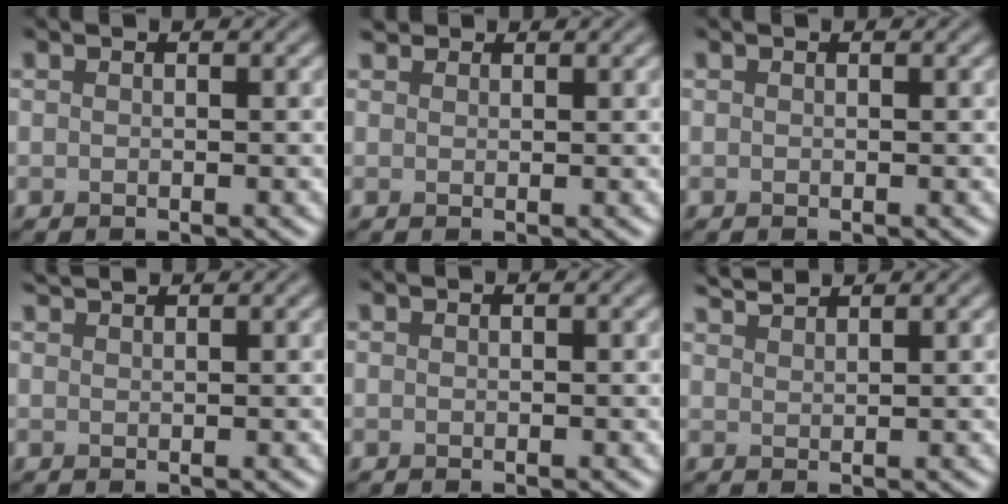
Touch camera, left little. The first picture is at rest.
{"total": 1.1, "force": [1.0, 0.4, 0.1], "torque": [-0.006, 0.000, 0.017]}
{"total": 0.0}
{"total": 1.2, "force": [1.2, 0.0, 0.2], "torque": [-0.002, 0.002, 0.019]}
{"total": 0.0}
{"total": 2.1, "force": [2.1, 0.2, 0.6], "torque": [-0.003, 0.006, 0.038]}